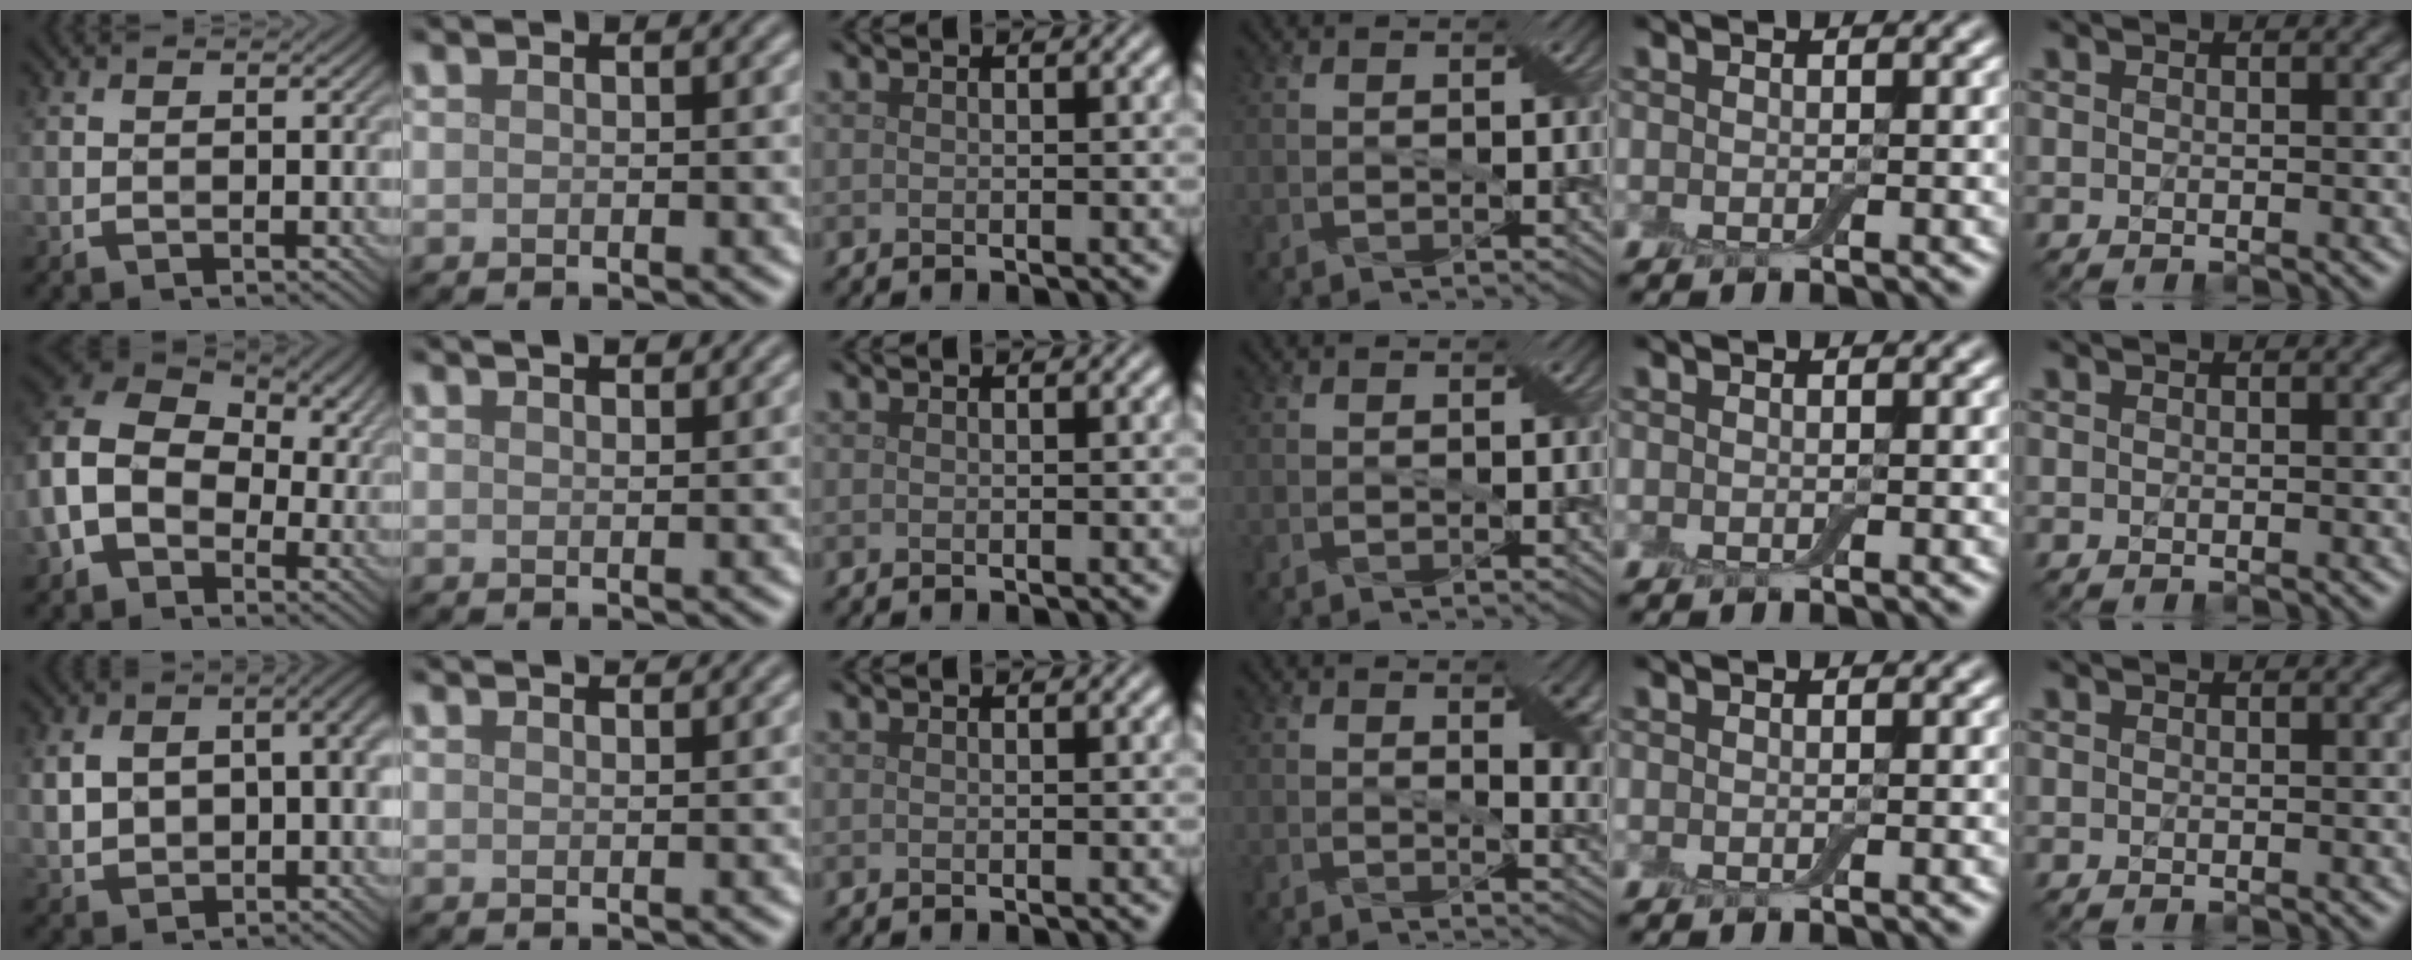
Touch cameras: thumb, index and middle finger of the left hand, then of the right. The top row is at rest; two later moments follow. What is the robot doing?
{"motion": "insert", "object": "backpack"}